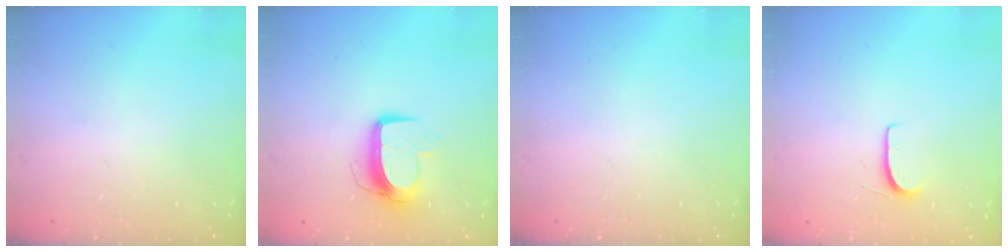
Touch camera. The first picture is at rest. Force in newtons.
{"total": 10.2, "press": 10.2, "slide": 0.6}
{"total": 0.0}
{"total": 5.4, "press": 5.3, "slide": 0.5}